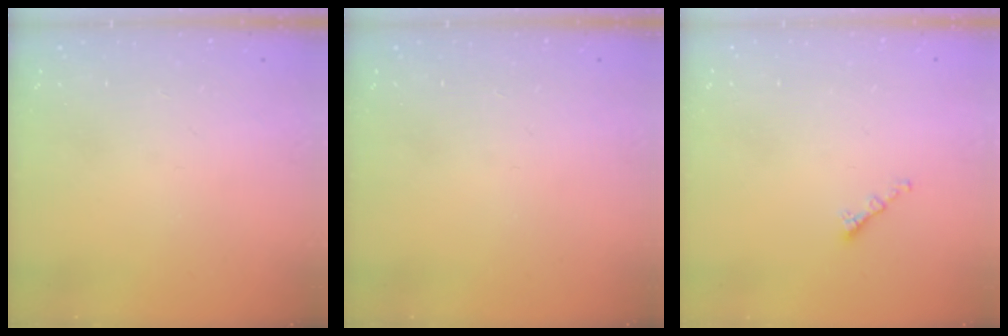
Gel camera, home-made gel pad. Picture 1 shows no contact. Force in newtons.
{"total": 0.0}
{"total": 1.4, "press": 1.2, "slide": 0.6}